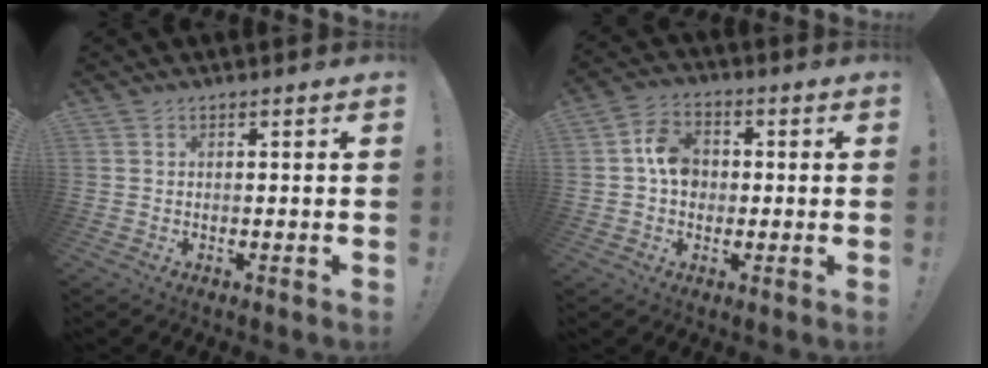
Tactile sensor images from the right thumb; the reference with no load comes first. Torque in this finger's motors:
{"motor_torque": [0.04, 0.07, 0.23, 0.22, -0.02]}